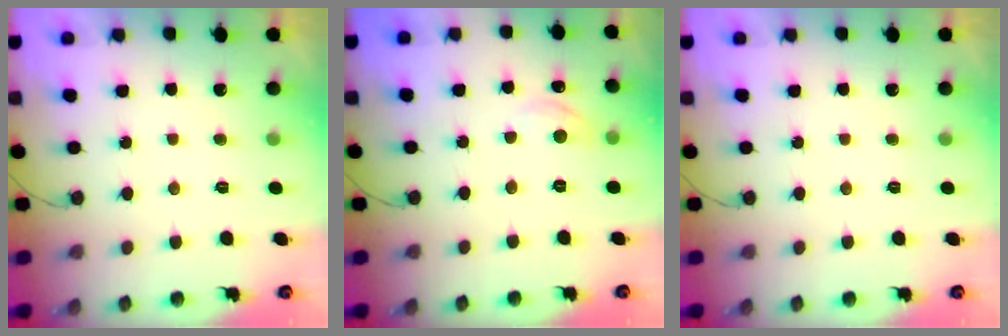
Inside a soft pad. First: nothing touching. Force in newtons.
{"total": 4.7, "press": 4.7, "slide": 0.7}
{"total": 0.0}